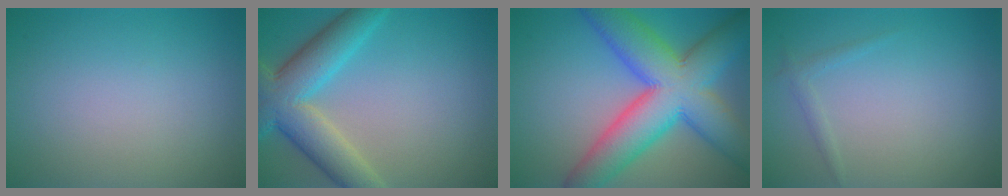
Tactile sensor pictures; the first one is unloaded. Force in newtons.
{"total": 7.5, "press": 7.5, "slide": 0.4}
{"total": 12.1, "press": 12.1, "slide": 0.5}
{"total": 0.9, "press": 0.9, "slide": 0.1}